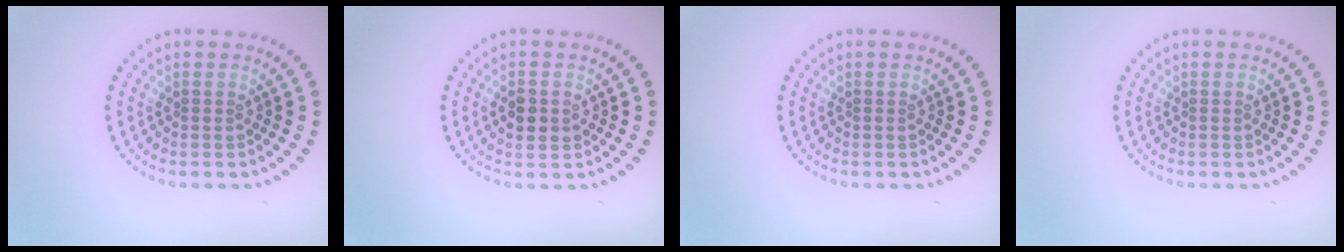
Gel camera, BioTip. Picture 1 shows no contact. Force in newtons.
{"total": 2.5, "press": 2.5, "slide": 0.2}
{"total": 0.0}
{"total": 0.0}